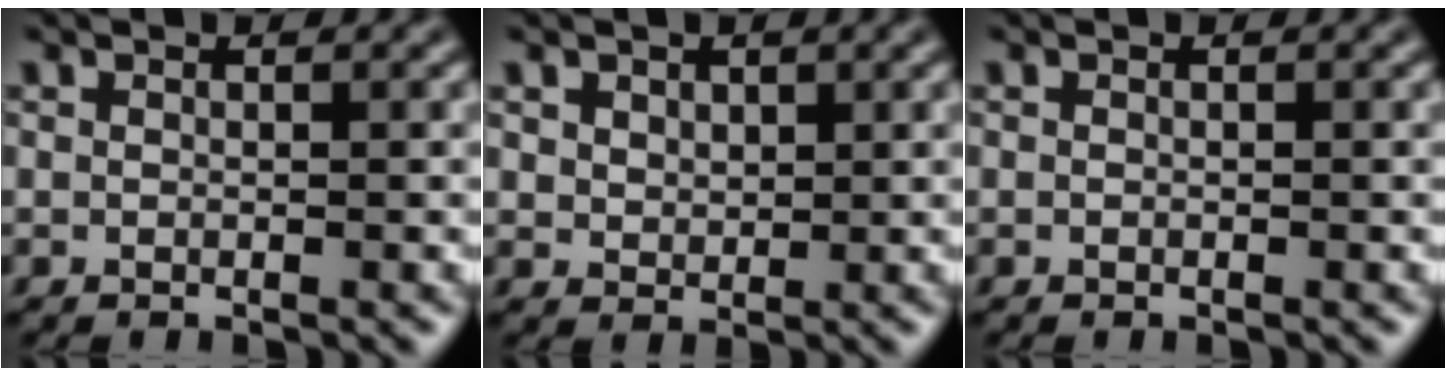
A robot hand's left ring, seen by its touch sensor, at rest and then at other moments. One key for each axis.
{"total": 1.8, "fx": 1.1, "fy": 1.4, "fz": 0.6, "tx": -0.017, "ty": -0.005, "tz": 0.025}
{"total": 0.0}